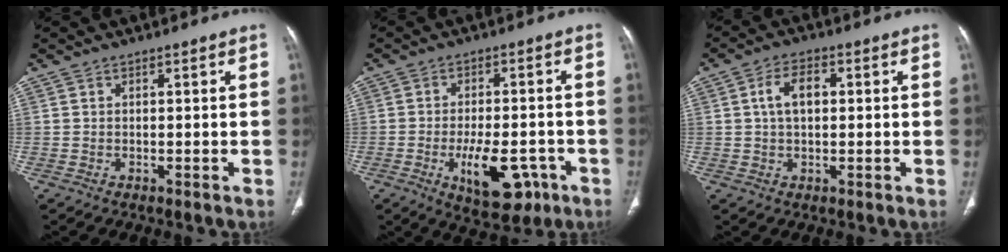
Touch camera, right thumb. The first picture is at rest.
{"total": 11.2, "force": [-4.6, 5.4, 8.7], "torque": [-0.113, 0.013, -0.058]}
{"total": 5.5, "force": [0.8, 3.2, 4.4], "torque": [-0.080, 0.013, 0.013]}